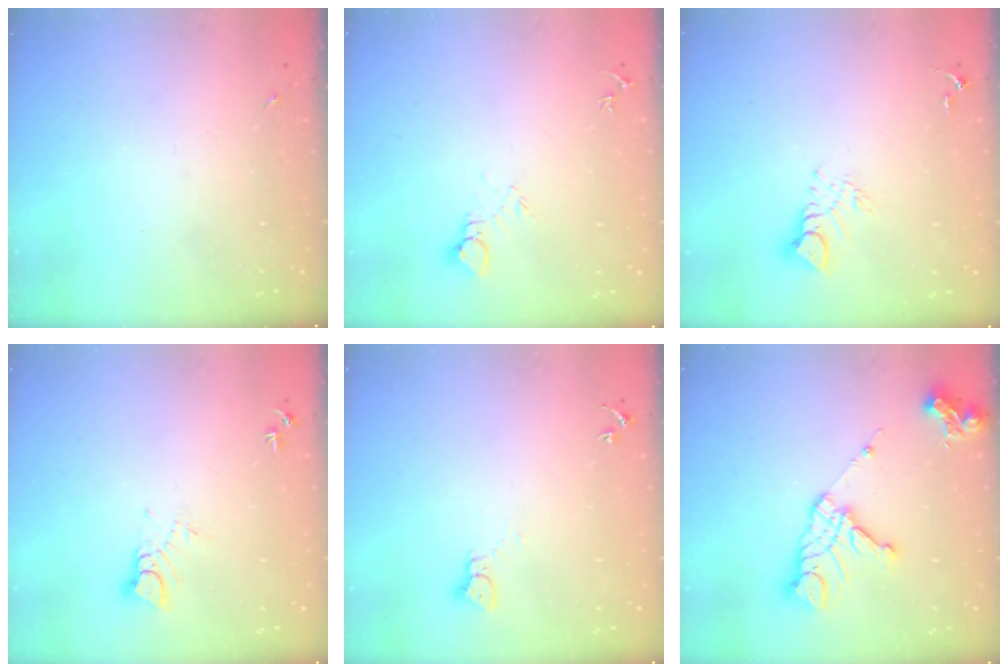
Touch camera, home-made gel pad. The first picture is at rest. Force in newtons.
{"total": 6.0, "press": 6.0, "slide": 0.5}
{"total": 7.2, "press": 7.1, "slide": 0.7}
{"total": 3.6, "press": 3.6, "slide": 0.3}
{"total": 2.3, "press": 2.3, "slide": 0.2}
{"total": 14.9, "press": 14.8, "slide": 1.6}